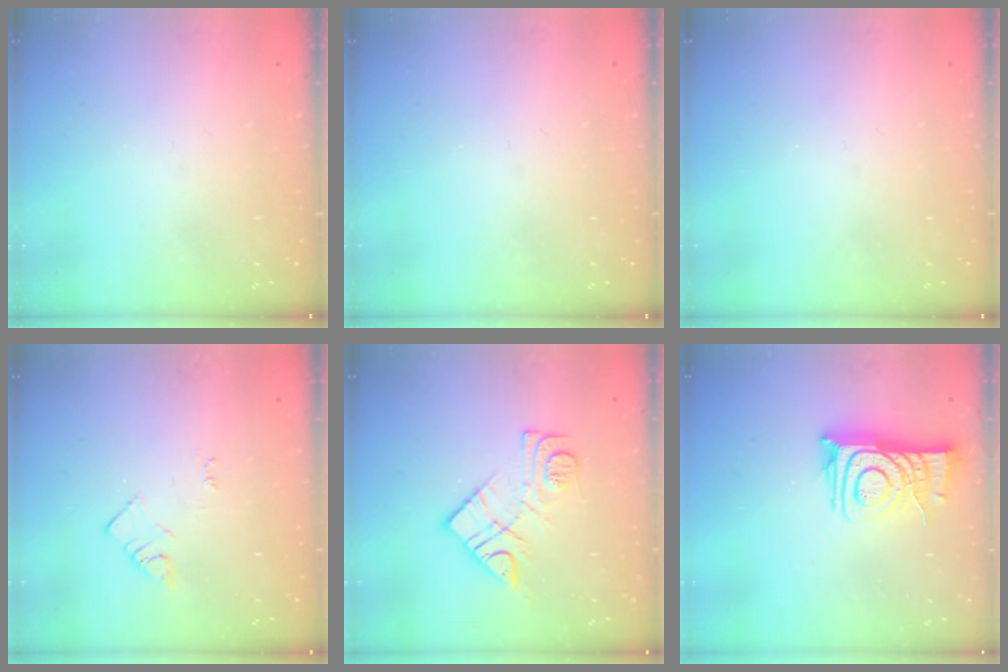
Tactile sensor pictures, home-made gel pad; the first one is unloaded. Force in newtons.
{"total": 0.0}
{"total": 0.0}
{"total": 2.4, "press": 2.4, "slide": 0.3}
{"total": 11.0, "press": 10.9, "slide": 0.7}
{"total": 11.3, "press": 11.2, "slide": 1.3}